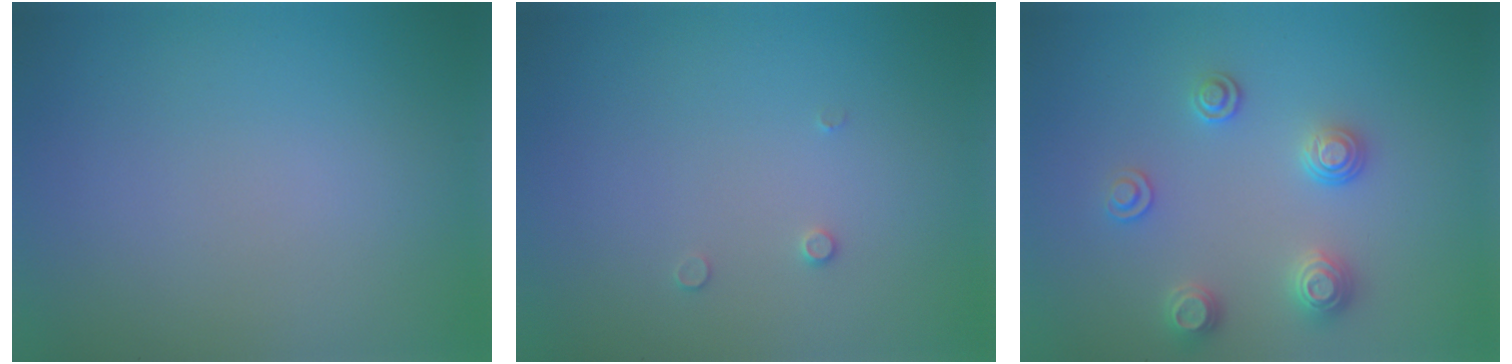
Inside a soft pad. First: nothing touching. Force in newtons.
{"total": 0.6, "press": 0.6, "slide": 0.2}
{"total": 2.7, "press": 2.6, "slide": 0.3}